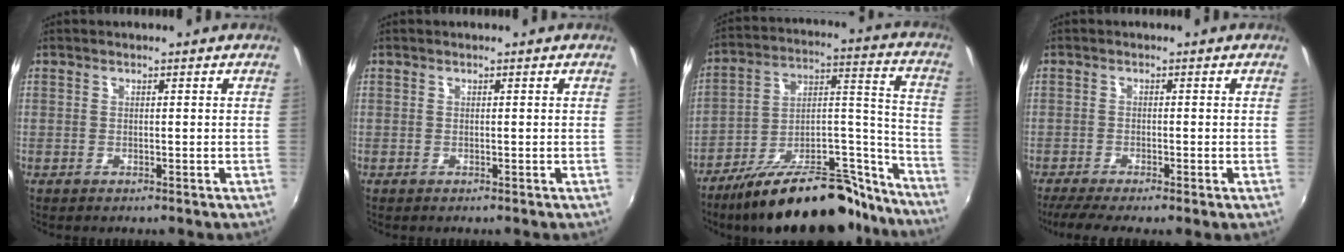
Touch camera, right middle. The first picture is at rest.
{"total": 0.0}
{"total": 27.3, "force": [-21.7, 8.4, 14.3], "torque": [-0.198, 0.025, -0.317]}
{"total": 5.7, "force": [-4.0, 0.1, 4.1], "torque": [-0.083, -0.020, -0.066]}